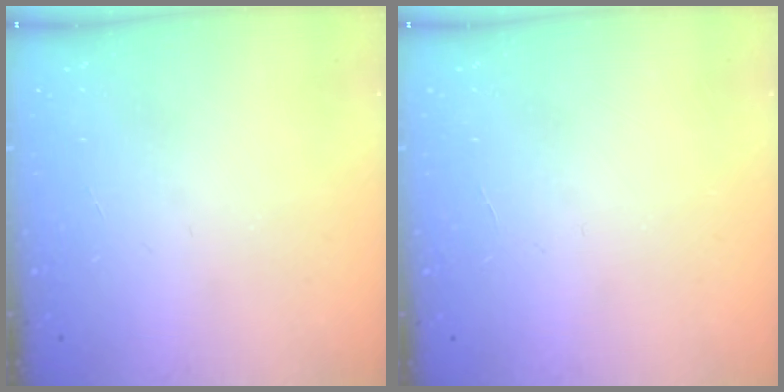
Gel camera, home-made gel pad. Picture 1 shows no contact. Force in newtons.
{"total": 0.0}